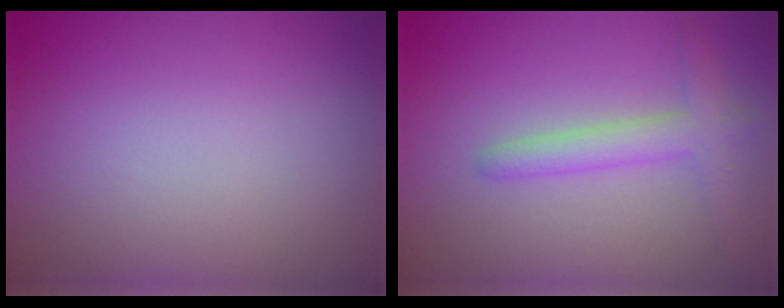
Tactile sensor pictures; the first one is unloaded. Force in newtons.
{"total": 2.6, "press": 2.6, "slide": 0.1}